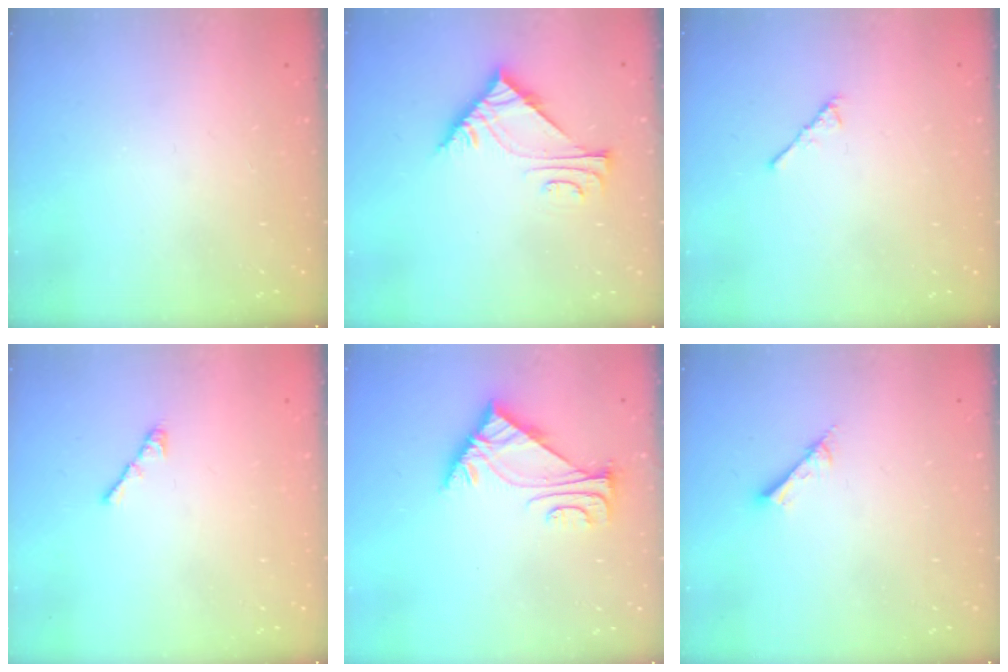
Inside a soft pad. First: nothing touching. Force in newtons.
{"total": 7.0, "press": 7.0, "slide": 0.1}
{"total": 2.9, "press": 2.8, "slide": 0.7}
{"total": 3.0, "press": 2.9, "slide": 0.8}
{"total": 5.4, "press": 5.3, "slide": 1.1}
{"total": 2.6, "press": 2.6, "slide": 0.1}